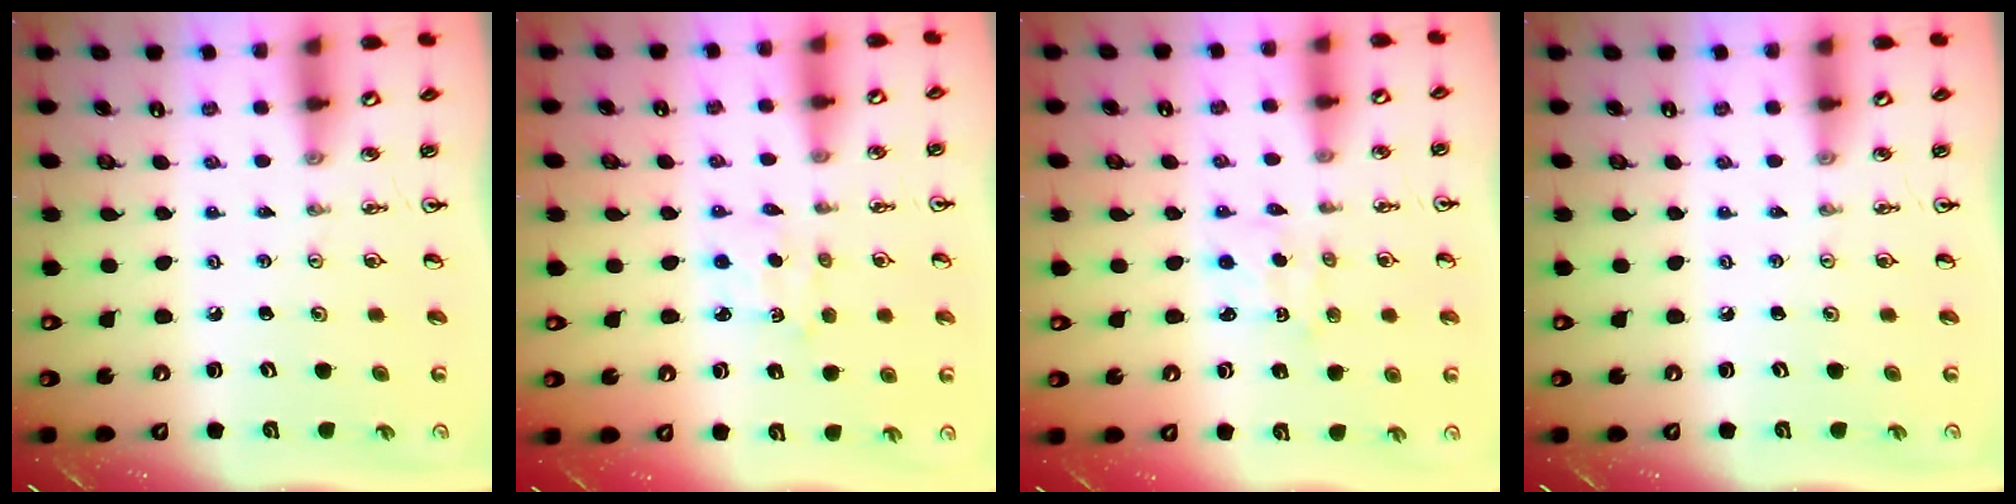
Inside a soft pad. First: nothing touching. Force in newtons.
{"total": 3.1, "press": 3.1, "slide": 0.2}
{"total": 2.1, "press": 2.1, "slide": 0.3}
{"total": 0.0}